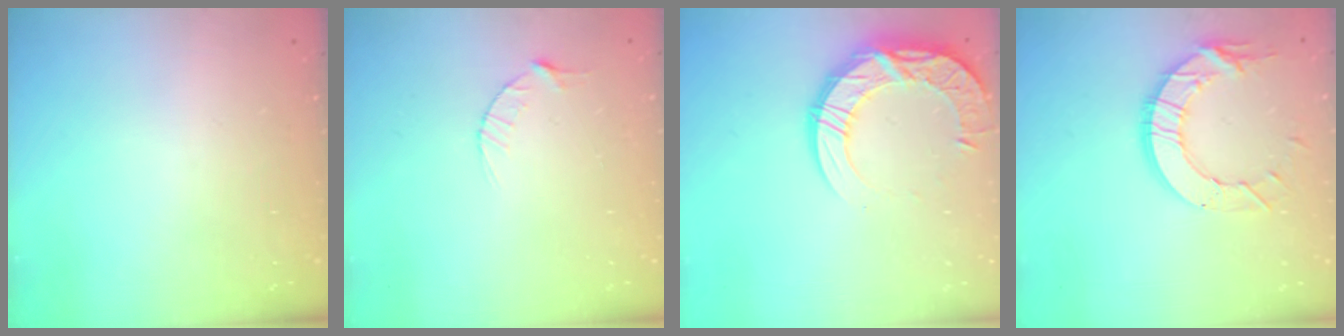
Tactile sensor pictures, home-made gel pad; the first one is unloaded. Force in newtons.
{"total": 3.4, "press": 3.4, "slide": 0.4}
{"total": 19.5, "press": 19.4, "slide": 1.5}
{"total": 12.2, "press": 12.2, "slide": 0.7}